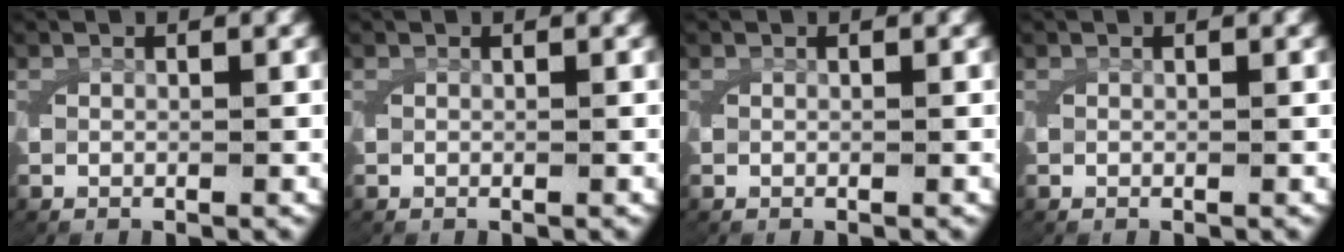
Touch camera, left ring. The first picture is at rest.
{"total": 0.0}
{"total": 0.0}
{"total": 0.0}